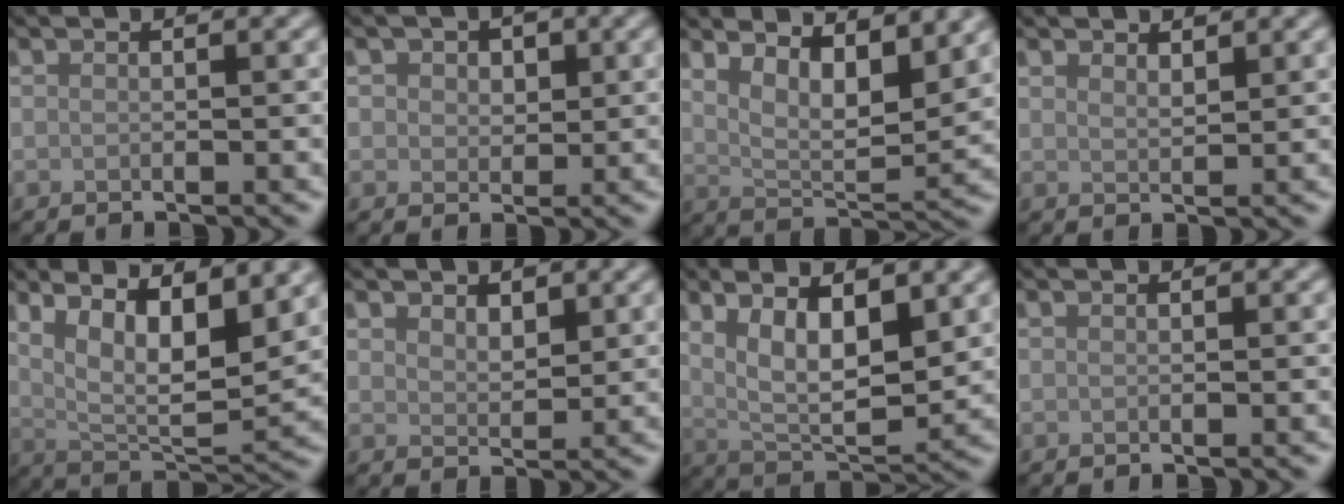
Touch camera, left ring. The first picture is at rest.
{"total": 2.6, "force": [1.0, 2.0, 1.4], "torque": [-0.021, 0.001, 0.005]}
{"total": 7.1, "force": [3.7, 2.5, 5.5], "torque": [-0.095, -0.009, 0.069]}
{"total": 1.4, "force": [1.3, 0.4, 0.5], "torque": [-0.013, 0.000, 0.024]}
{"total": 10.6, "force": [4.8, 3.6, 8.8], "torque": [-0.138, 0.005, 0.075]}
{"total": 2.3, "force": [1.4, 1.3, 1.2], "torque": [-0.023, -0.003, 0.026]}
{"total": 8.9, "force": [3.2, 3.7, 7.5], "torque": [-0.124, -0.001, 0.048]}
{"total": 0.0}